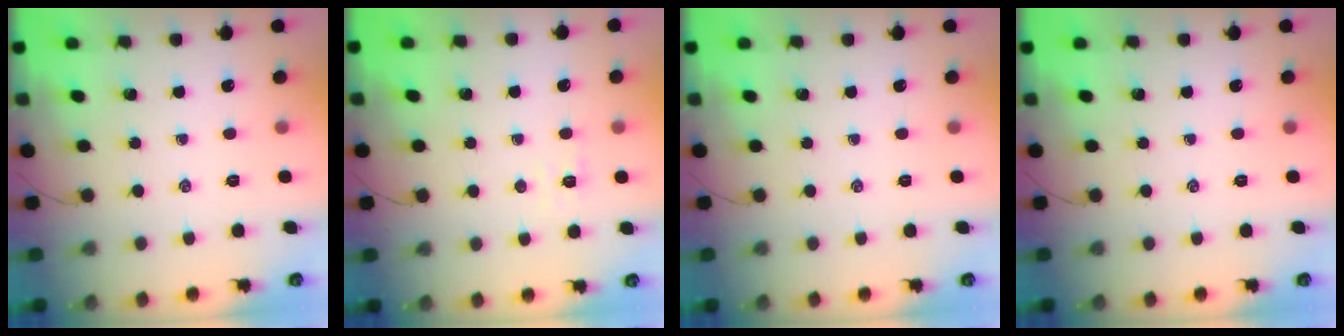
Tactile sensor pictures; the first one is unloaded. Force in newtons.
{"total": 2.3, "press": 2.1, "slide": 0.8}
{"total": 0.0}
{"total": 0.0}